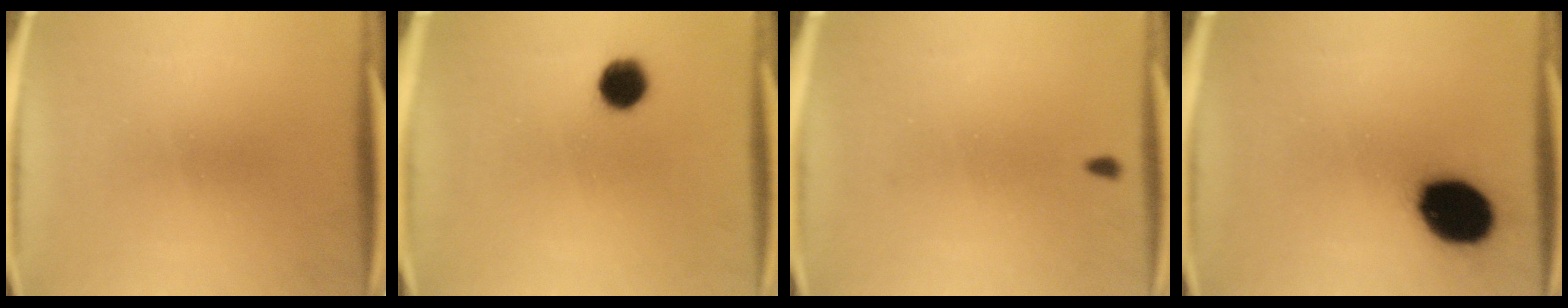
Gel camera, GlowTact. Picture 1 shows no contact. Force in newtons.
{"total": 6.8}
{"total": 0.8}
{"total": 16.1}